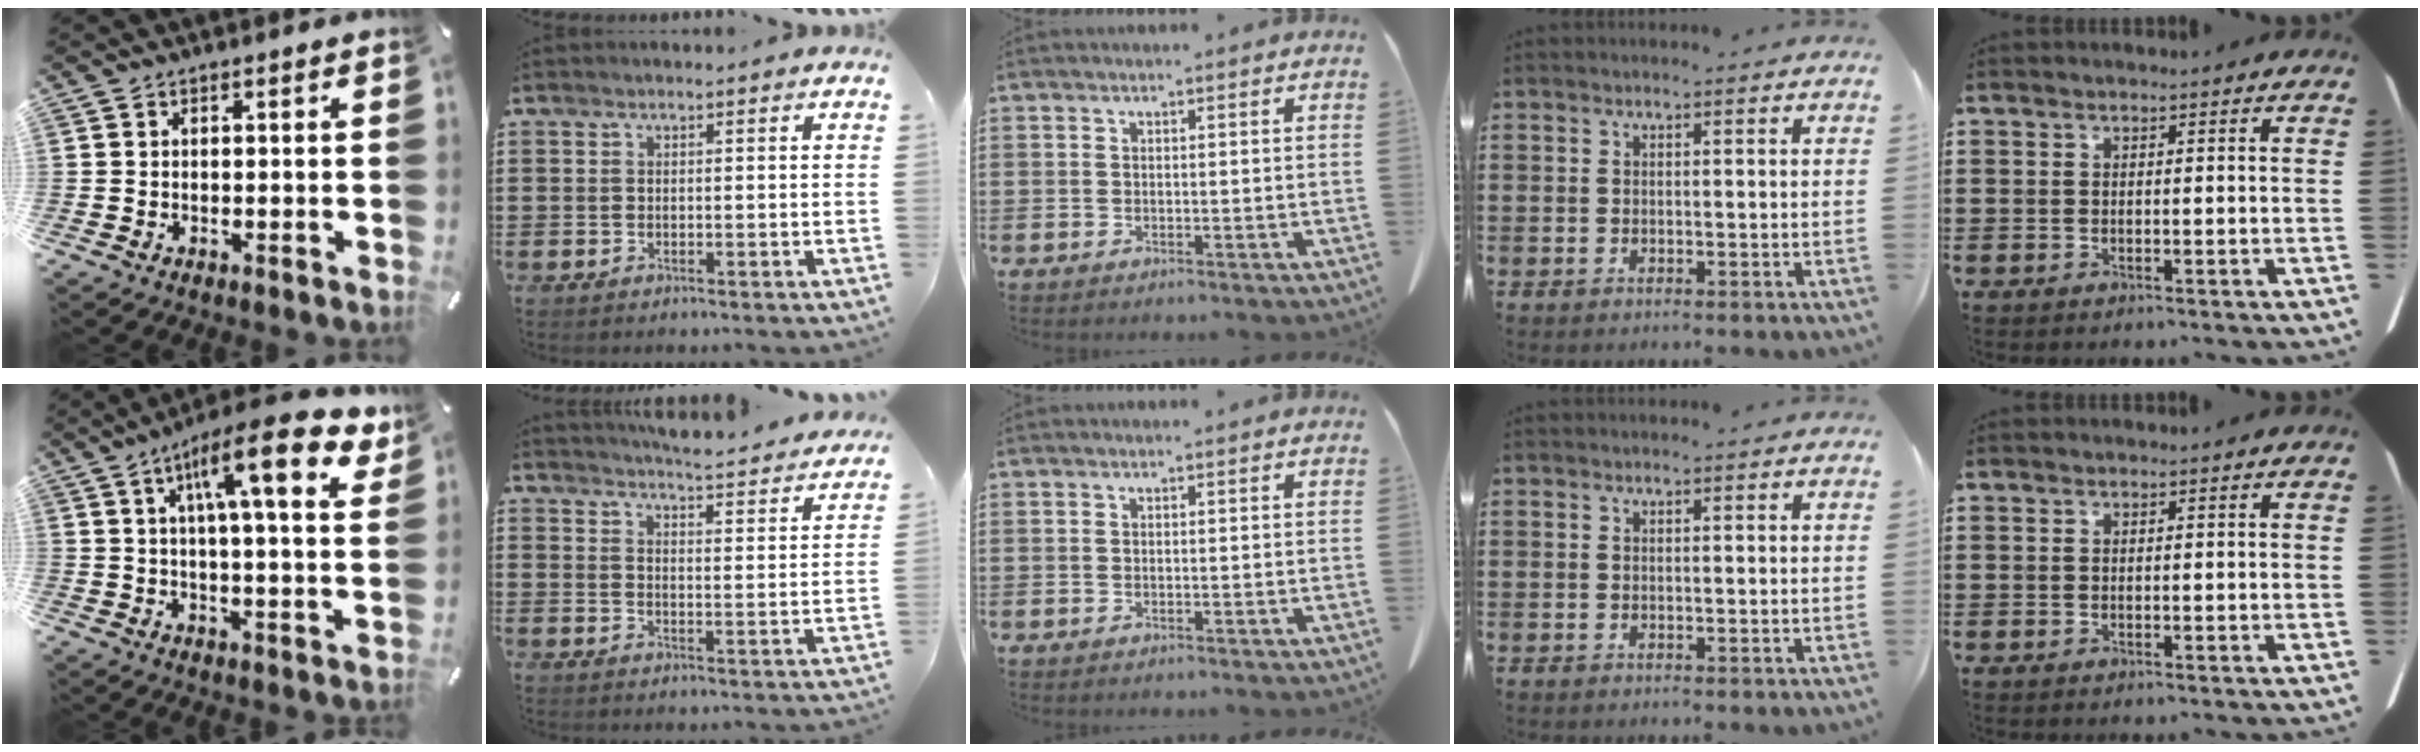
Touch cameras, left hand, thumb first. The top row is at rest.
{"thumb": {"total": 18.1, "force": [8.6, 4.6, 15.3], "torque": [-0.236, -0.030, 0.125]}, "index": {"total": 4.4, "force": [4.3, -0.7, 0.6], "torque": [-0.024, -0.042, 0.067]}}